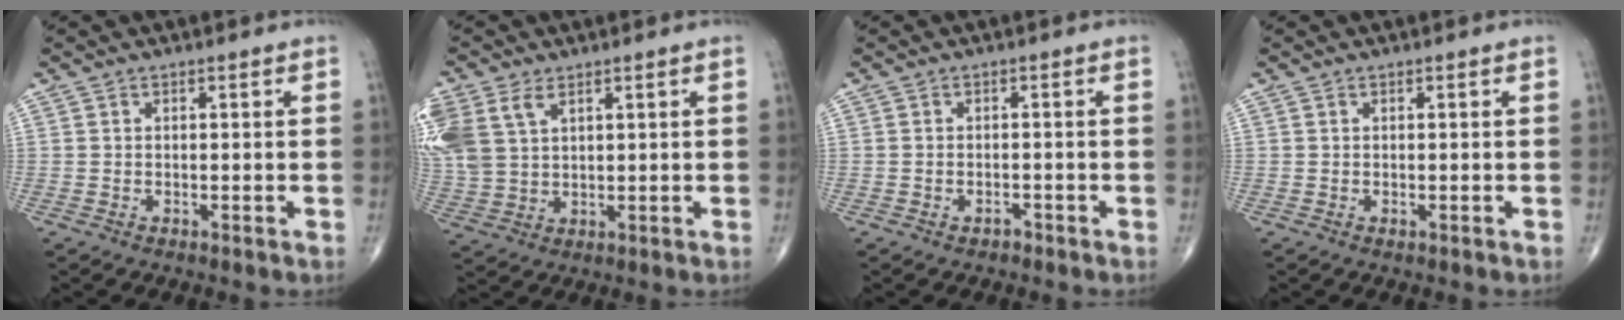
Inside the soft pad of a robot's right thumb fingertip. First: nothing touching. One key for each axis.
{"total": 13.1, "fx": 5.6, "fy": 8.7, "fz": 8.0, "tx": -0.211, "ty": 0.002, "tz": 0.118}
{"total": 1.1, "fx": -0.8, "fy": 0.7, "fz": 0.3, "tx": -0.004, "ty": 0.006, "tz": -0.013}
{"total": 0.0}